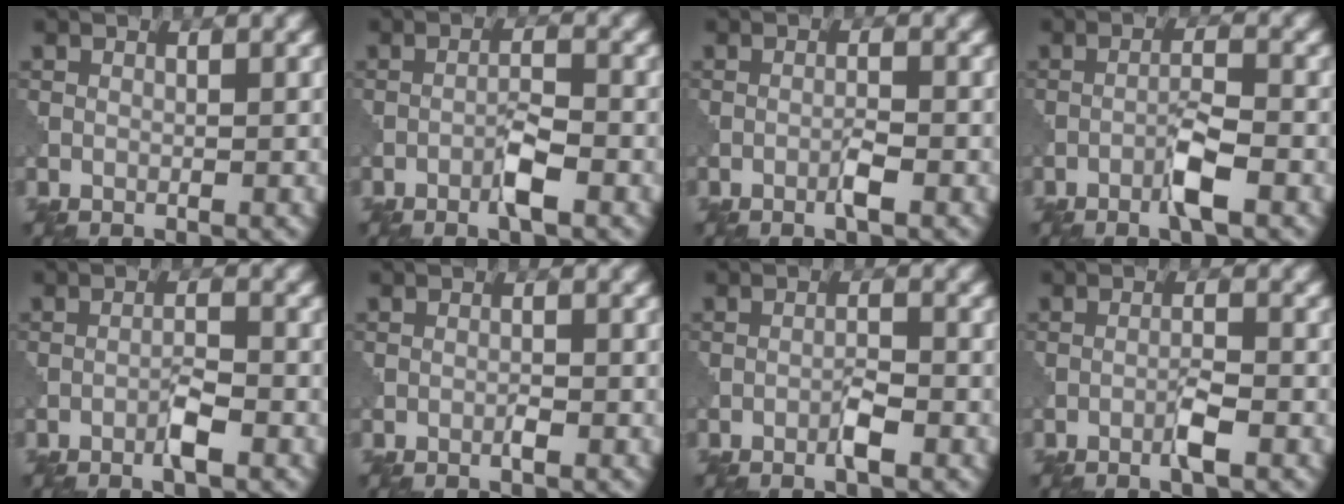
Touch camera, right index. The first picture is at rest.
{"total": 2.7, "force": [-1.4, 0.4, 2.2], "torque": [-0.040, 0.007, -0.029]}
{"total": 1.5, "force": [-0.8, 0.0, 1.3], "torque": [-0.024, 0.004, -0.018]}
{"total": 3.2, "force": [-1.7, 0.3, 2.6], "torque": [-0.048, 0.007, -0.035]}
{"total": 2.2, "force": [-1.2, 0.3, 1.8], "torque": [-0.033, 0.006, -0.024]}
{"total": 0.7, "force": [-0.4, 0.1, 0.6], "torque": [-0.012, 0.001, -0.009]}
{"total": 1.9, "force": [-1.0, 0.3, 1.5], "torque": [-0.028, 0.005, -0.021]}
{"total": 2.0, "force": [-1.0, 0.1, 1.7], "torque": [-0.031, 0.006, -0.022]}